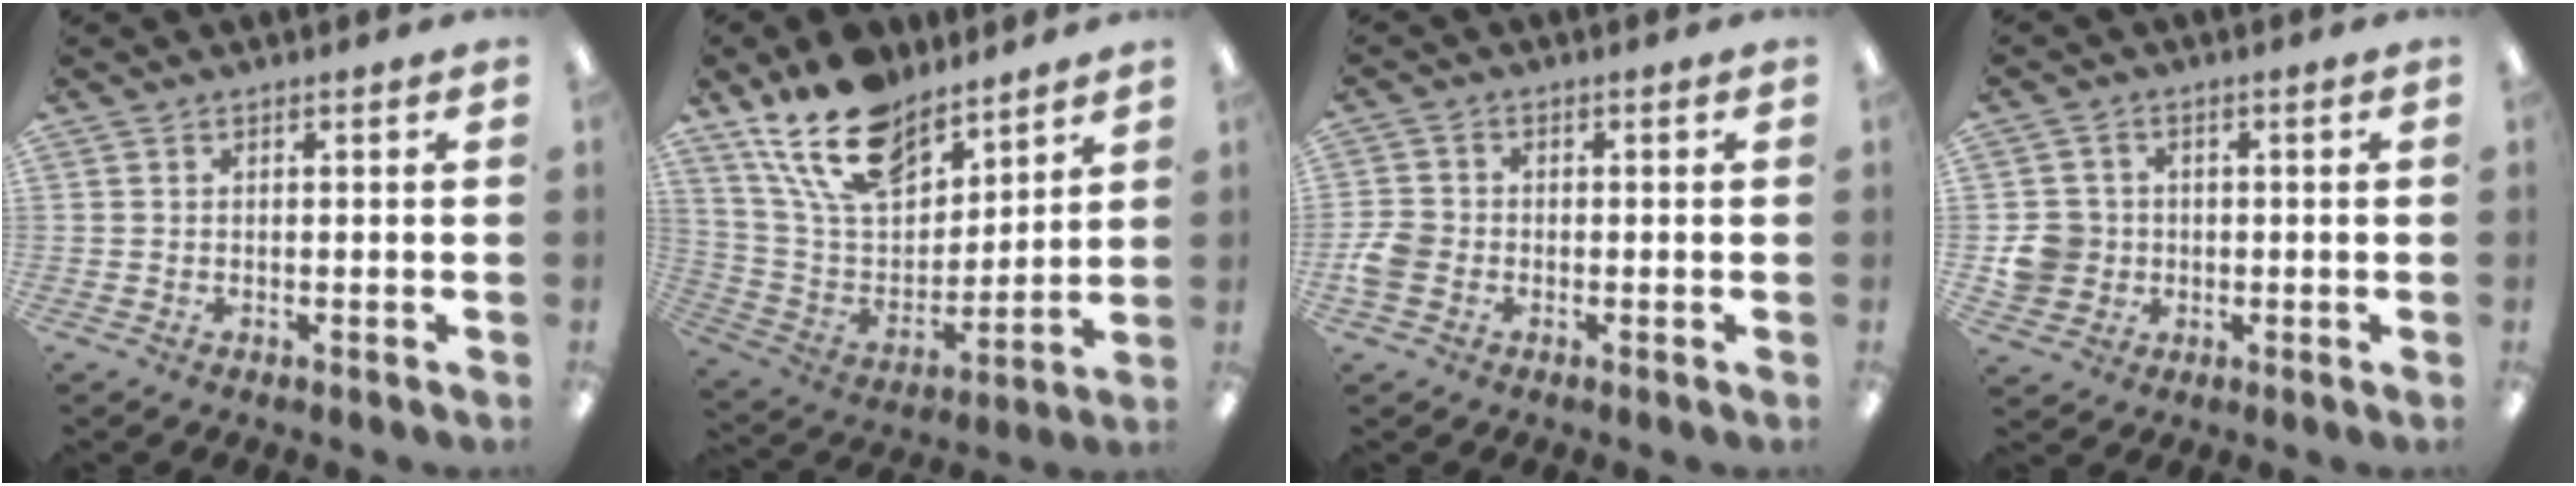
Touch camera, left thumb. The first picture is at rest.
{"total": 18.7, "force": [13.3, 9.8, 8.8], "torque": [-0.178, -0.066, 0.245]}
{"total": 5.0, "force": [-1.5, 4.1, 2.5], "torque": [-0.051, 0.010, -0.027]}
{"total": 7.1, "force": [-0.3, 6.8, 2.2], "torque": [-0.049, 0.015, -0.003]}